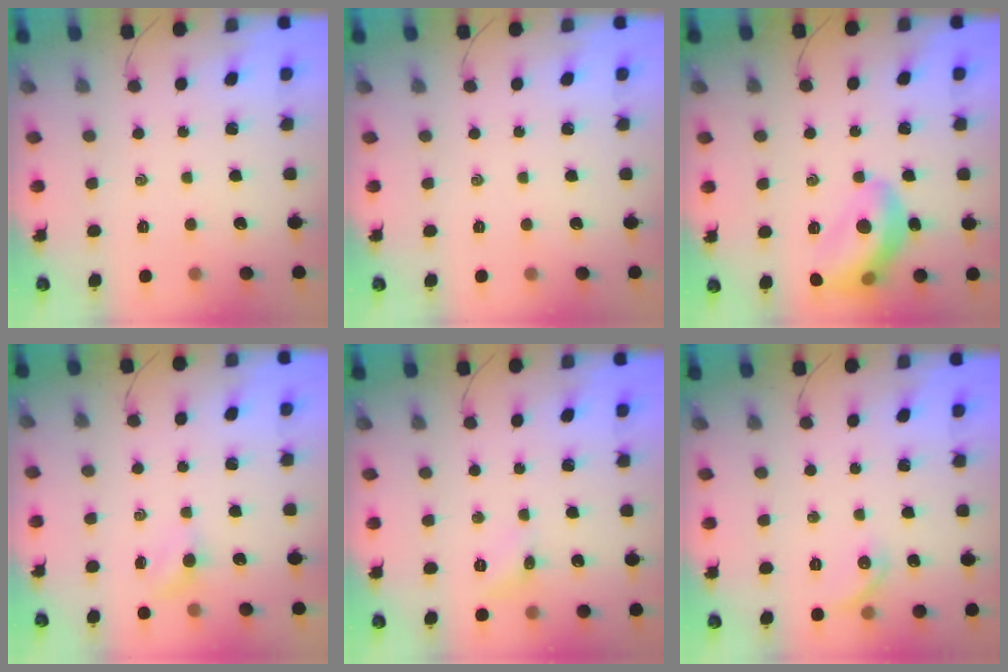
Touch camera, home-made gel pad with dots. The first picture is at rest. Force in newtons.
{"total": 0.0}
{"total": 14.7, "press": 14.6, "slide": 1.5}
{"total": 4.0, "press": 3.8, "slide": 1.2}
{"total": 5.9, "press": 5.6, "slide": 1.8}
{"total": 6.1, "press": 6.0, "slide": 1.0}